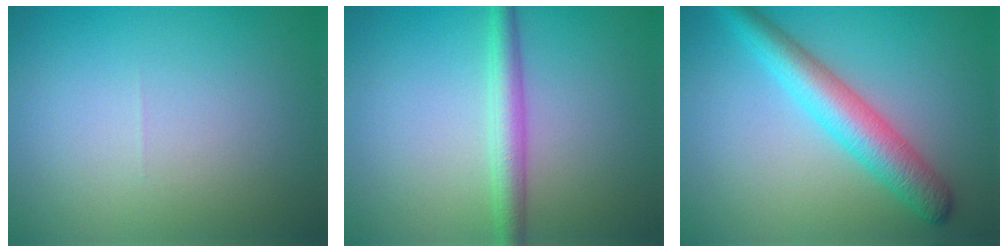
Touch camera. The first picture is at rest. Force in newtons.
{"total": 2.9, "press": 2.9, "slide": 0.1}
{"total": 5.0, "press": 5.0, "slide": 0.1}